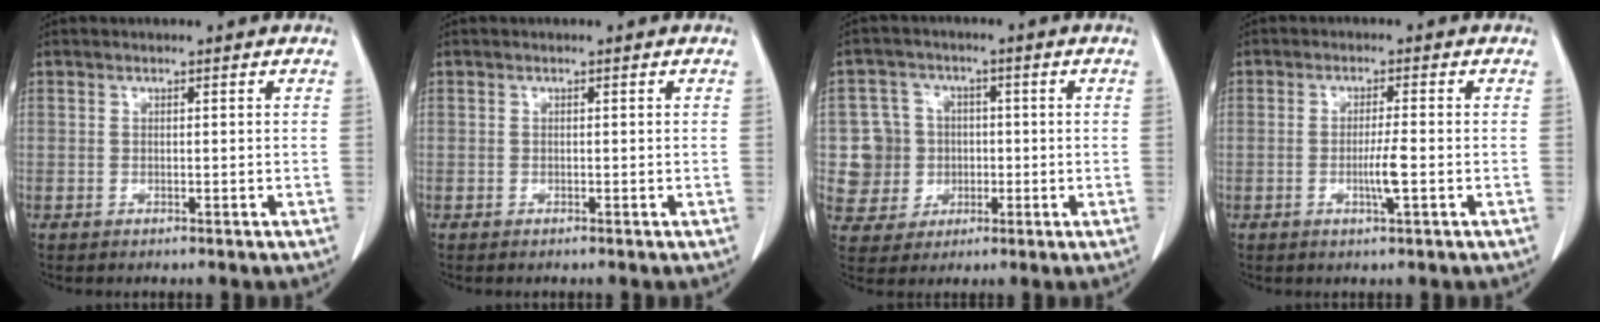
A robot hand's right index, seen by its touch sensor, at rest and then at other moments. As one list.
[{"total": 0.0}, {"total": 7.6, "force": [0.0, 7.6, 0.8], "torque": [-0.020, 0.017, 0.009]}, {"total": 3.4, "force": [-0.9, -0.2, 3.3], "torque": [-0.063, -0.006, -0.017]}]